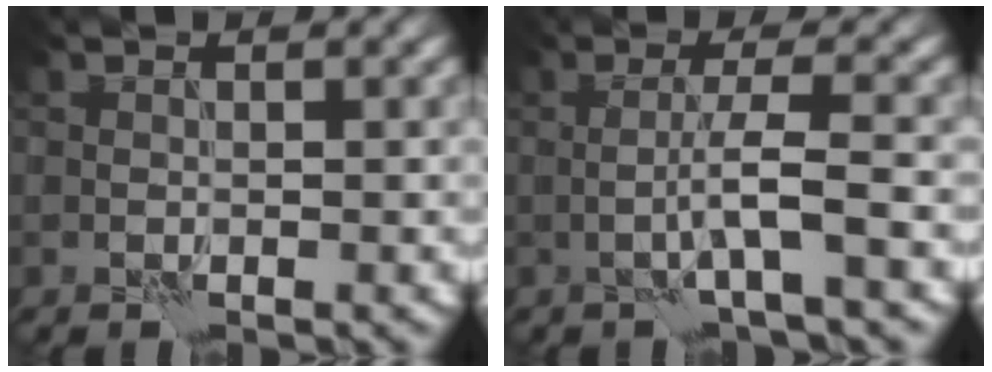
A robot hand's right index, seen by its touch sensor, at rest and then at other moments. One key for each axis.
{"total": 3.5, "fx": -1.1, "fy": 0.1, "fz": 3.3, "tx": -0.058, "ty": 0.011, "tz": -0.030}